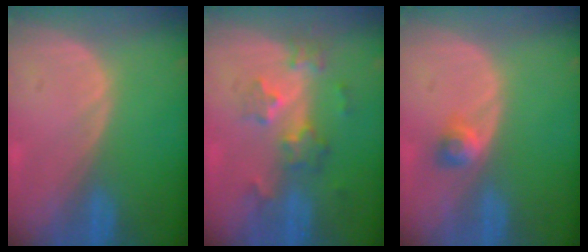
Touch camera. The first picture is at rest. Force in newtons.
{"total": 6.3, "press": 5.5, "slide": 3.0}
{"total": 2.6, "press": 2.2, "slide": 1.4}